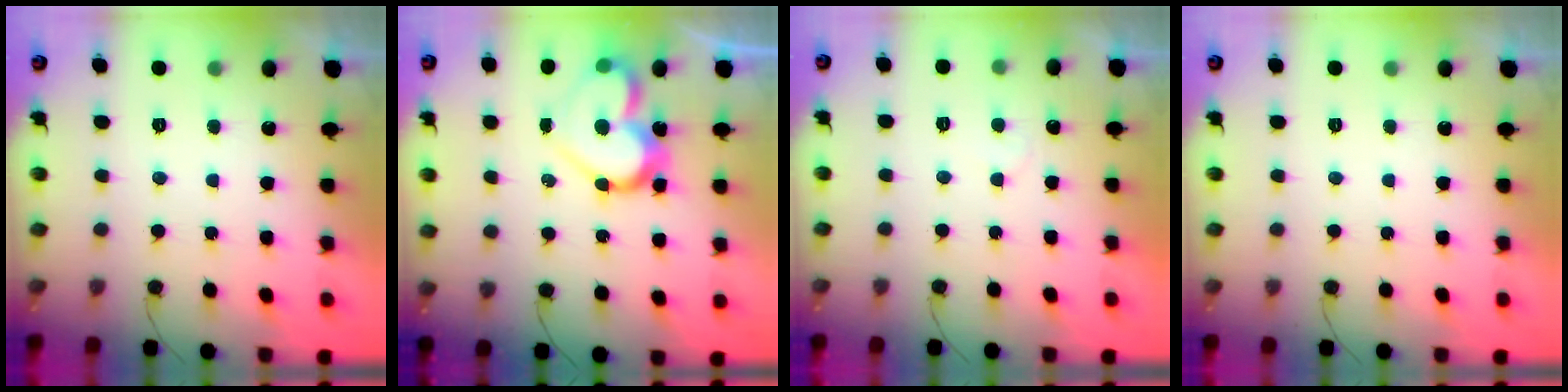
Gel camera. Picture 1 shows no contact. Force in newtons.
{"total": 14.8, "press": 14.7, "slide": 1.3}
{"total": 3.8, "press": 3.8, "slide": 0.3}
{"total": 0.0}